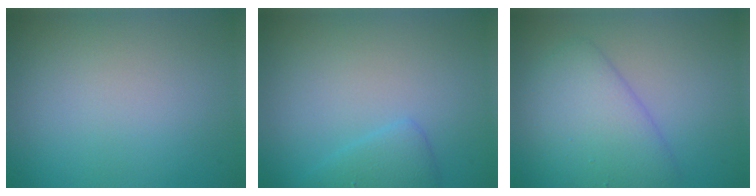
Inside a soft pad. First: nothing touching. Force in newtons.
{"total": 2.0, "press": 2.0, "slide": 0.2}
{"total": 5.1, "press": 5.1, "slide": 0.3}